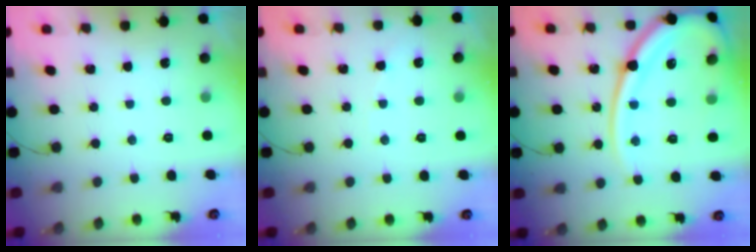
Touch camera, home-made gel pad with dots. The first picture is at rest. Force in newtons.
{"total": 2.5, "press": 2.5, "slide": 0.4}
{"total": 18.6, "press": 18.6, "slide": 1.4}